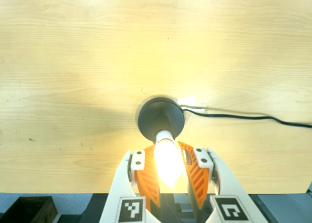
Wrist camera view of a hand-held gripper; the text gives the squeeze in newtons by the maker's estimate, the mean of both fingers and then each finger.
{"total": 13.8, "left": 12.9, "right": 14.6}